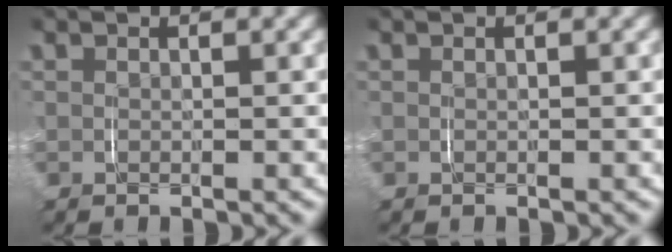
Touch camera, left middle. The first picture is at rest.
{"total": 0.0}